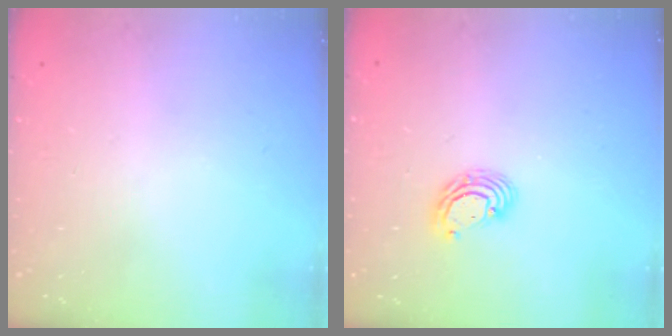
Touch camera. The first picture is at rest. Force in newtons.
{"total": 5.6, "press": 5.6, "slide": 0.3}